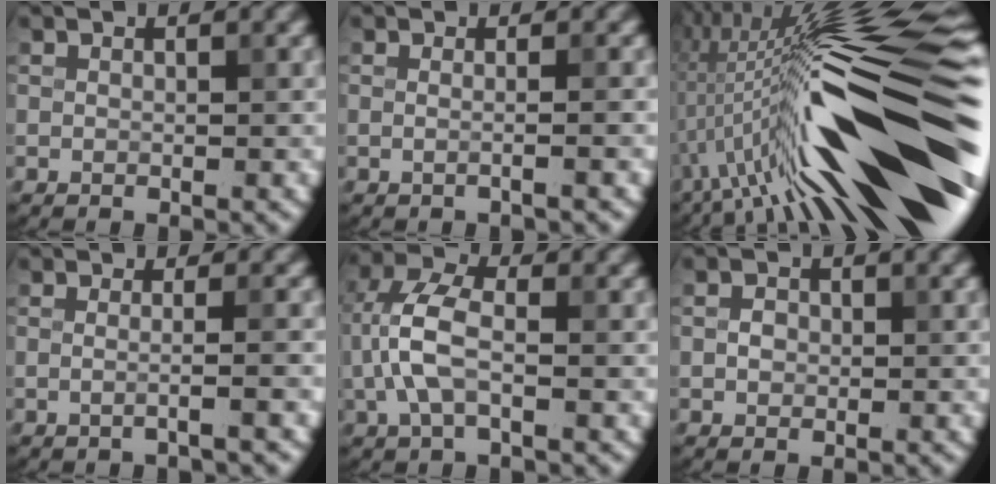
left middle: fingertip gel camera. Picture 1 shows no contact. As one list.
[{"total": 1.8, "force": [-0.1, 0.7, 1.6], "torque": [-0.012, -0.008, -0.018]}, {"total": 18.9, "force": [-3.6, 4.3, 18.0], "torque": [-0.268, 0.033, -0.074]}, {"total": 2.3, "force": [-0.4, 0.7, 2.1], "torque": [-0.021, -0.008, -0.025]}, {"total": 5.1, "force": [-0.7, 2.5, 4.4], "torque": [-0.105, 0.010, -0.022]}, {"total": 1.2, "force": [-0.1, 1.0, 0.6], "torque": [-0.011, 0.000, -0.005]}]